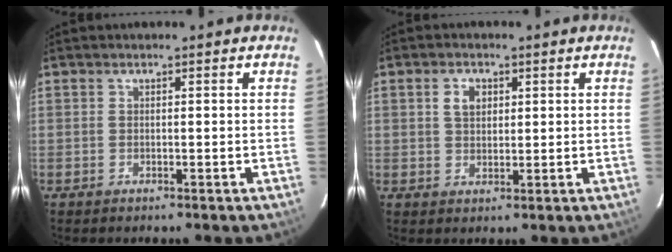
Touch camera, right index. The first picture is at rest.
{"total": 3.6, "force": [1.3, 2.5, 2.3], "torque": [-0.038, 0.009, 0.025]}